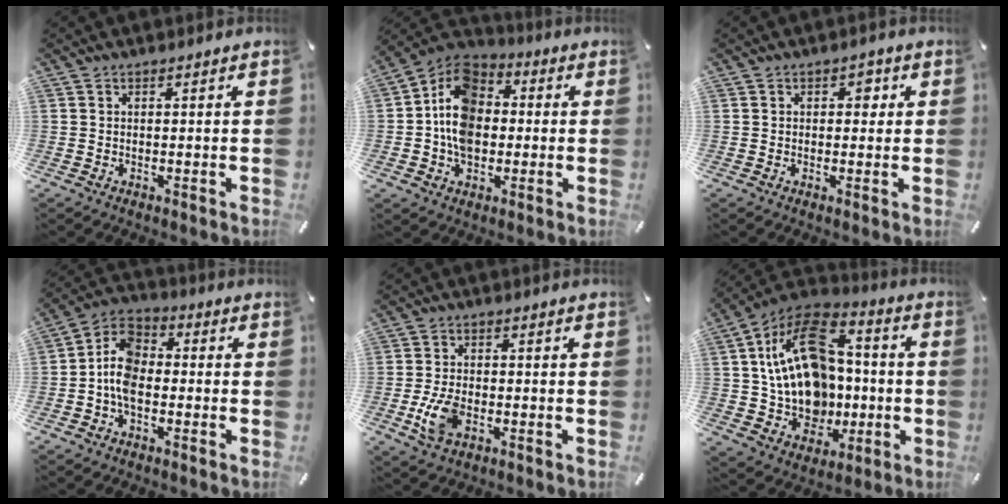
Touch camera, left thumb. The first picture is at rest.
{"total": 12.2, "force": [-1.7, 9.6, 7.3], "torque": [-0.146, 0.019, -0.035]}
{"total": 2.4, "force": [0.5, 1.8, 1.5], "torque": [-0.008, -0.001, -0.001]}
{"total": 8.8, "force": [-2.6, 5.6, 6.3], "torque": [-0.140, 0.007, -0.051]}
{"total": 7.2, "force": [-2.2, 4.4, 5.2], "torque": [-0.115, 0.006, -0.041]}
{"total": 21.3, "force": [1.4, 16.2, 13.8], "torque": [-0.251, 0.005, 0.033]}